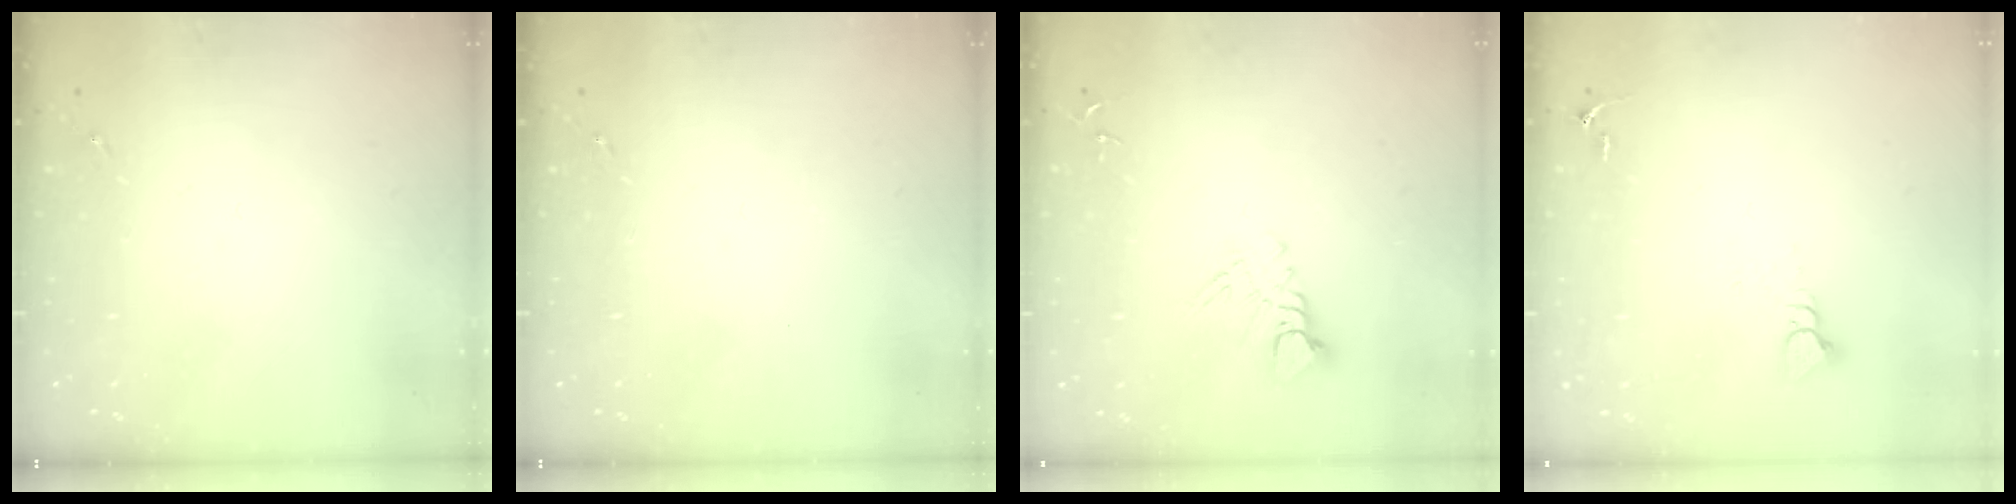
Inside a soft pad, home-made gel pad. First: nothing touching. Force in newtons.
{"total": 0.0}
{"total": 7.1, "press": 7.1, "slide": 0.7}
{"total": 3.9, "press": 3.9, "slide": 0.4}